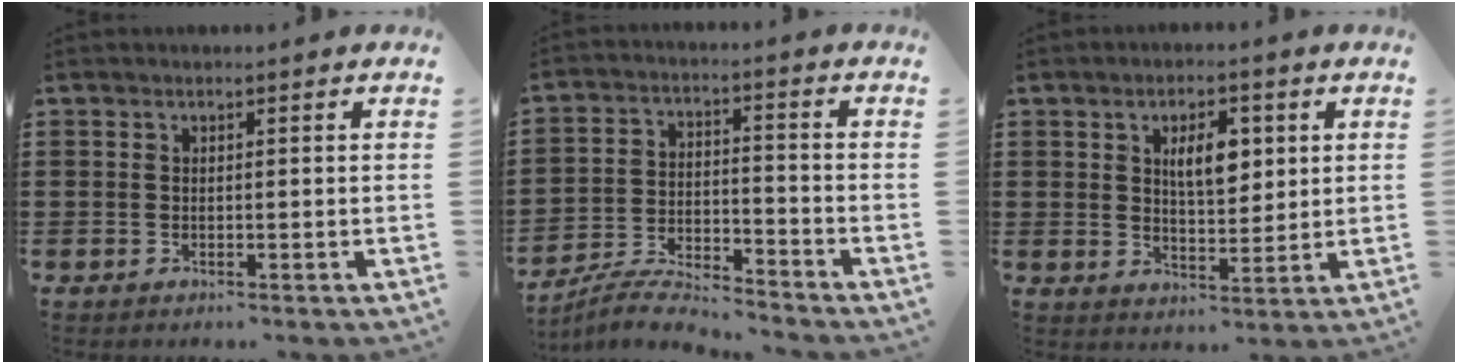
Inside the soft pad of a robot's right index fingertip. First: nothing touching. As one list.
[{"total": 6.1, "force": [-6.0, 0.1, 1.3], "torque": [-0.040, -0.001, -0.121]}, {"total": 5.9, "force": [1.8, 2.8, 4.9], "torque": [-0.080, 0.001, 0.024]}]